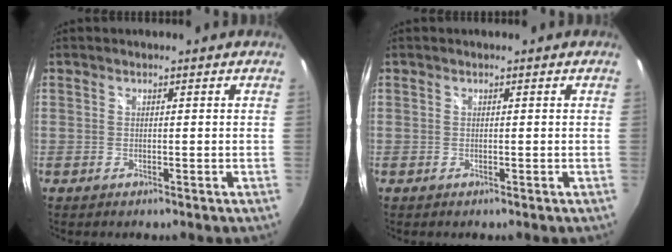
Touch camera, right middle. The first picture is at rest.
{"total": 0.0}